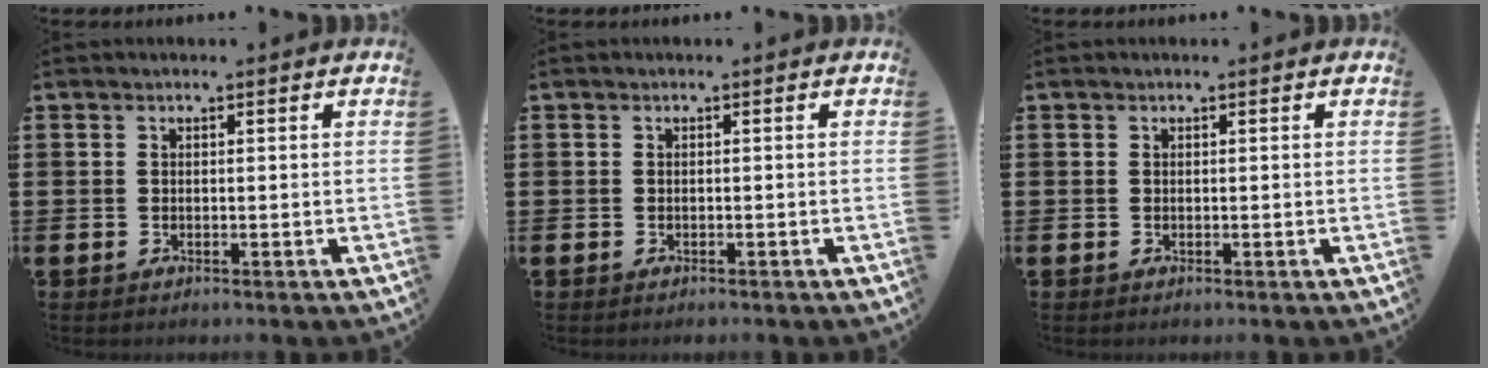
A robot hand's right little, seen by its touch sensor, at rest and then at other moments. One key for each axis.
{"total": 0.0}
{"total": 0.0}